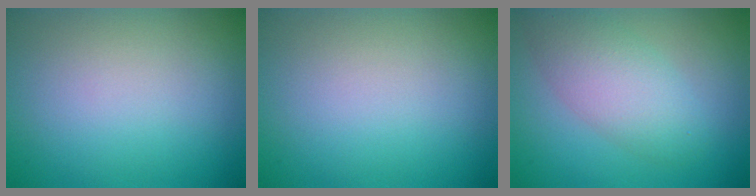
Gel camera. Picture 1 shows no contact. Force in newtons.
{"total": 0.0}
{"total": 4.5, "press": 4.5, "slide": 0.4}